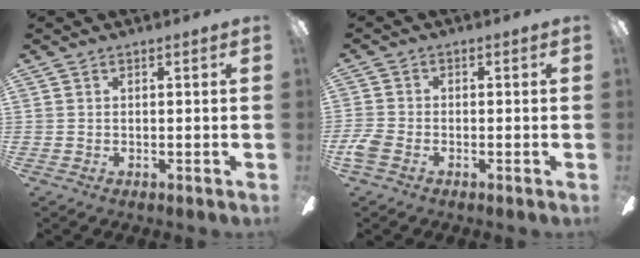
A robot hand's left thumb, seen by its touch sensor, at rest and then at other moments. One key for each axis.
{"total": 4.2, "fx": -1.9, "fy": 2.7, "fz": 2.6, "tx": -0.058, "ty": 0.006, "tz": -0.036}